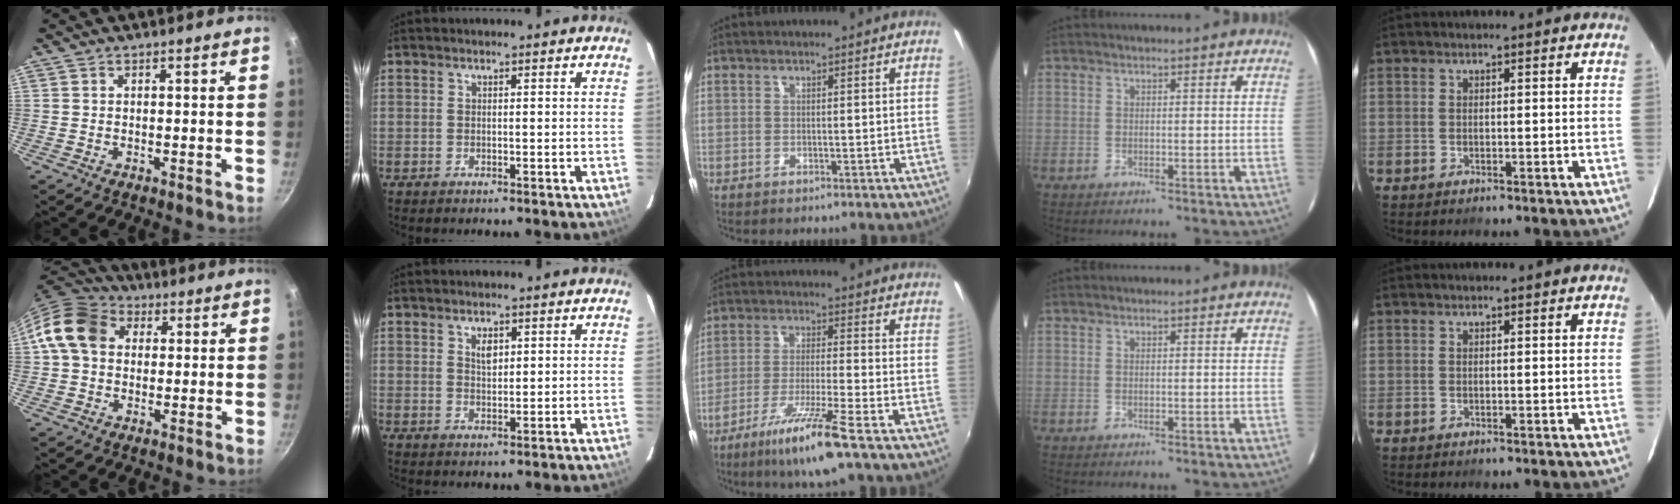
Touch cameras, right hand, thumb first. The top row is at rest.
{"thumb": {"total": 11.2, "force": [2.1, 8.9, 6.5], "torque": [-0.095, 0.022, 0.019]}, "index": {"total": 2.6, "force": [1.1, 1.6, 1.7], "torque": [-0.026, 0.002, 0.020]}, "middle": {"total": 10.8, "force": [-6.8, 0.1, 8.4], "torque": [-0.175, -0.019, -0.124]}}